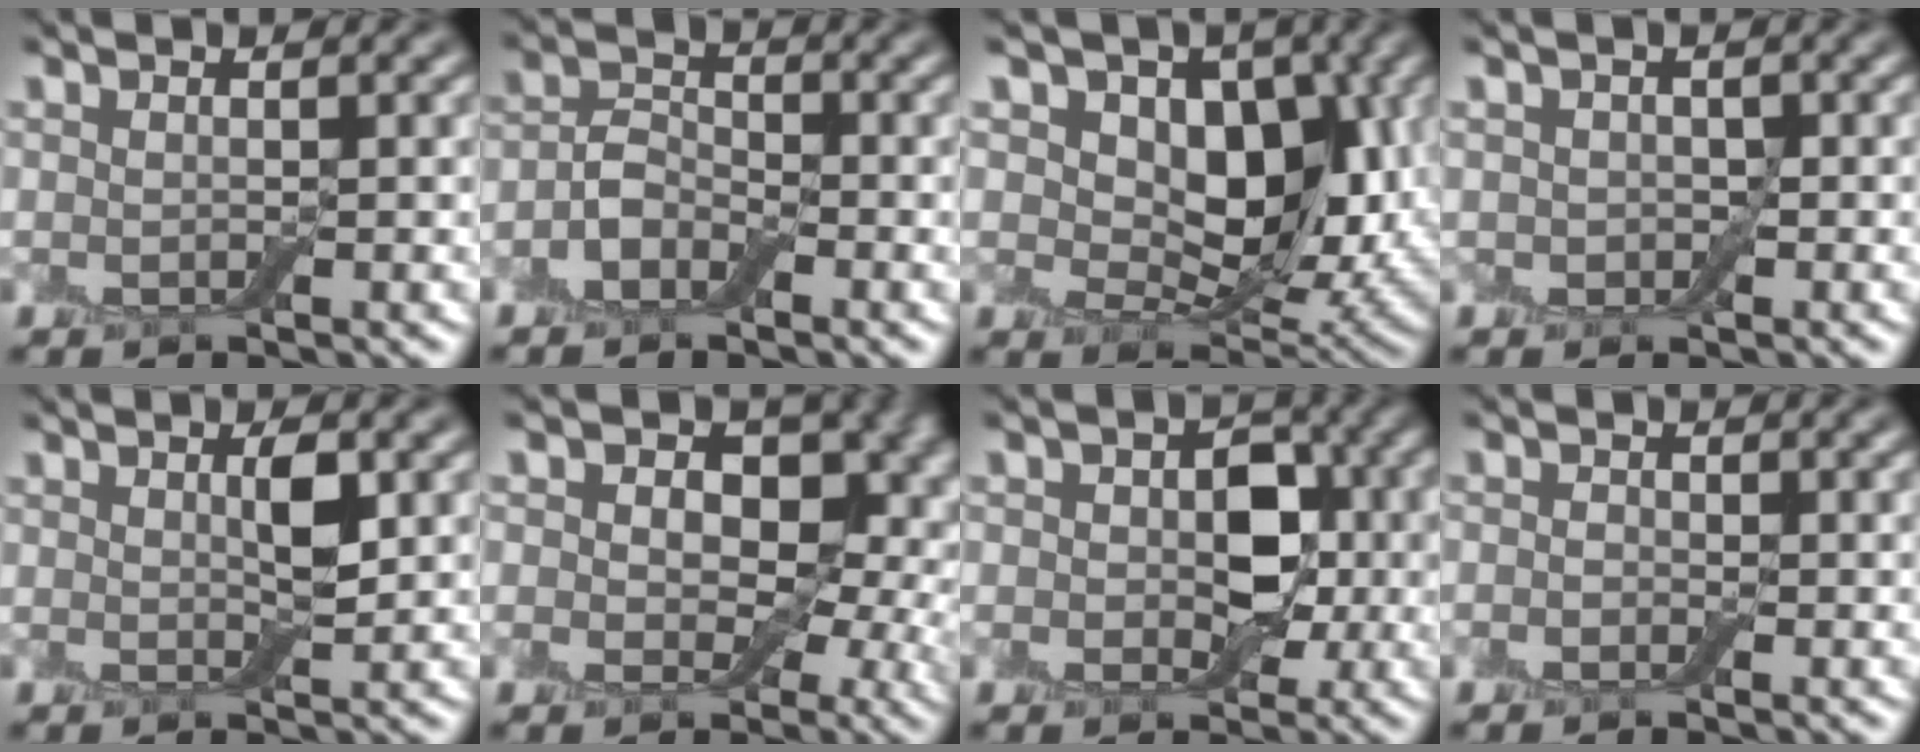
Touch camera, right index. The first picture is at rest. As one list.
[{"total": 2.4, "force": [-1.6, 1.5, 1.1], "torque": [-0.021, 0.009, -0.036]}, {"total": 11.3, "force": [4.4, 7.1, 7.6], "torque": [-0.119, 0.007, 0.039]}, {"total": 1.4, "force": [-0.1, 1.3, 0.6], "torque": [-0.007, 0.000, -0.009]}, {"total": 1.5, "force": [0.6, 0.4, 1.4], "torque": [-0.026, 0.000, 0.012]}, {"total": 11.5, "force": [3.6, 7.5, 7.9], "torque": [-0.089, 0.028, 0.041]}, {"total": 5.1, "force": [0.0, 3.7, 3.4], "torque": [-0.023, 0.002, -0.013]}, {"total": 0.8, "force": [-0.5, 0.6, 0.1], "torque": [0.005, 0.000, -0.014]}]